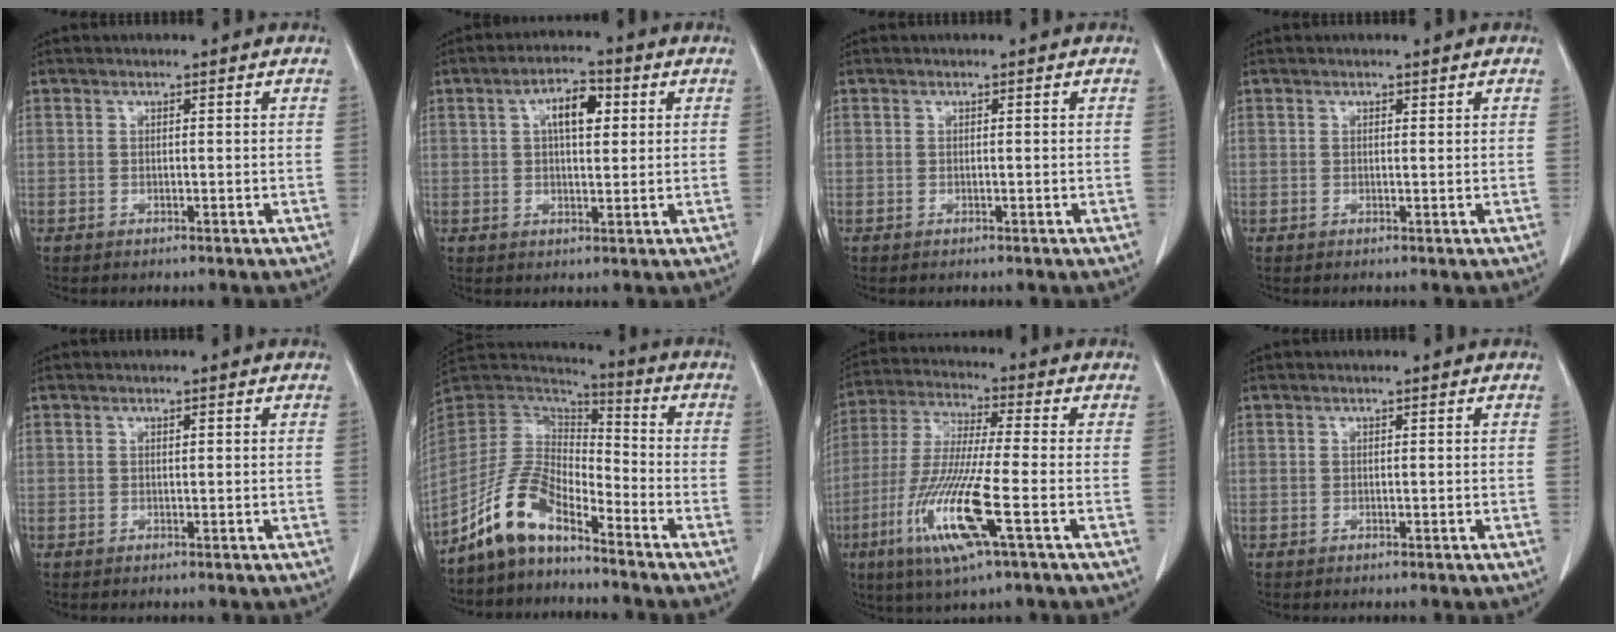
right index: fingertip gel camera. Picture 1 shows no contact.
{"total": 6.4, "force": [1.8, 2.7, 5.5], "torque": [-0.101, 0.013, 0.031]}
{"total": 0.0}
{"total": 0.5, "force": [0.3, 0.3, 0.3], "torque": [-0.008, -0.001, 0.005]}
{"total": 0.6, "force": [0.2, 0.2, 0.5], "torque": [-0.011, 0.001, 0.004]}
{"total": 11.1, "force": [-8.1, 3.9, 6.5], "torque": [-0.147, 0.020, -0.162]}
{"total": 14.7, "force": [-5.5, 0.7, 13.6], "torque": [-0.290, -0.026, -0.105]}
{"total": 0.0}